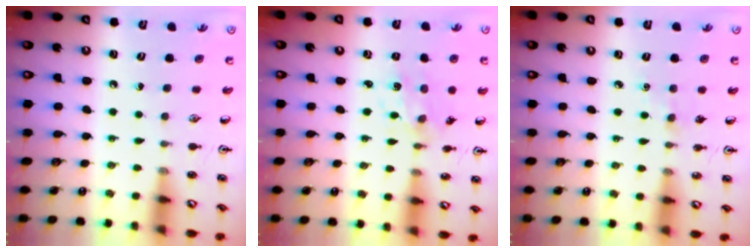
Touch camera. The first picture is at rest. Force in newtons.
{"total": 2.6, "press": 2.5, "slide": 0.4}
{"total": 2.8, "press": 2.7, "slide": 0.5}